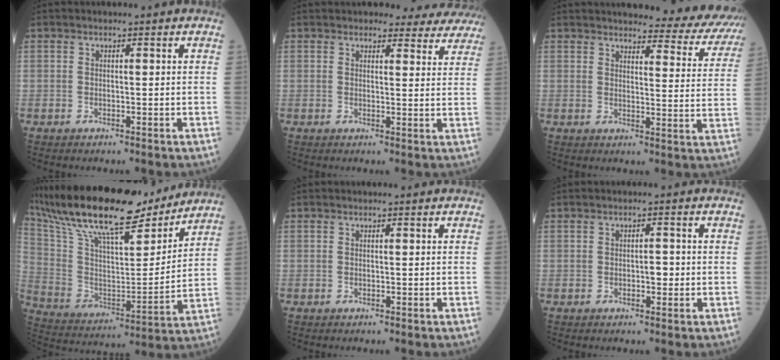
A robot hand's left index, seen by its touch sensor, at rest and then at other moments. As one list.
[{"total": 10.5, "force": [10.0, 2.8, 1.3], "torque": [0.022, -0.010, 0.086]}, {"total": 16.1, "force": [15.4, 2.1, 4.2], "torque": [-0.029, -0.072, 0.151]}, {"total": 24.5, "force": [20.3, 5.2, 12.8], "torque": [-0.244, 0.013, 0.339]}, {"total": 0.0}, {"total": 1.7, "force": [-0.6, 0.7, 1.5], "torque": [-0.018, -0.001, -0.010]}]